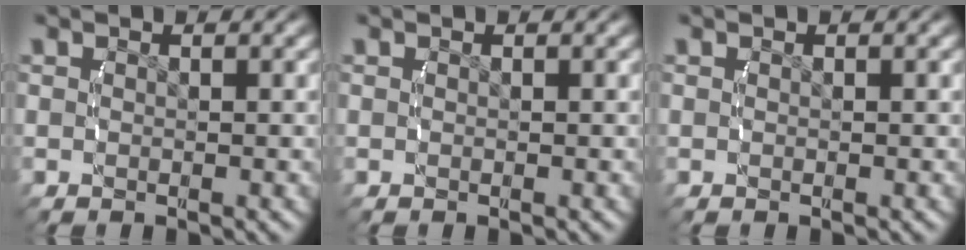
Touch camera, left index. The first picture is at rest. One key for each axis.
{"total": 0.0}
{"total": 0.0}